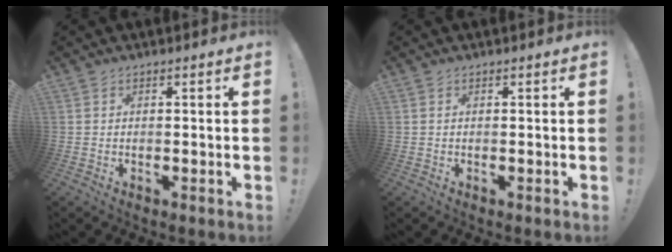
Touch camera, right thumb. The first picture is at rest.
{"total": 0.0}